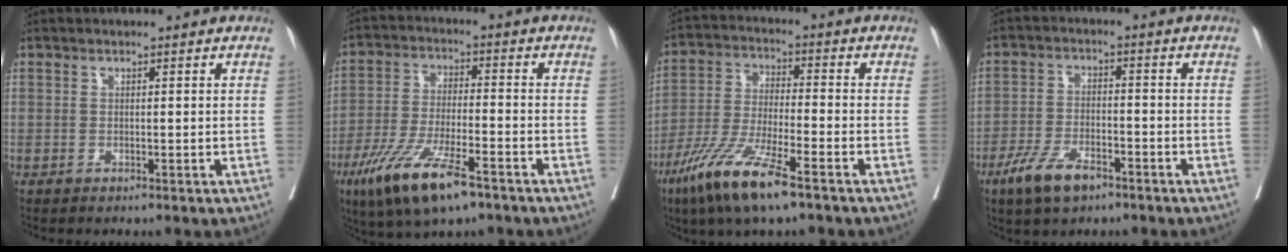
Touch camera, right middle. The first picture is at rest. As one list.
[{"total": 12.8, "force": [-7.8, 2.6, 9.8], "torque": [-0.191, -0.025, -0.135]}, {"total": 12.0, "force": [-7.5, 1.3, 9.2], "torque": [-0.194, -0.031, -0.142]}, {"total": 7.2, "force": [-4.7, 2.7, 4.8], "torque": [-0.102, -0.006, -0.084]}]